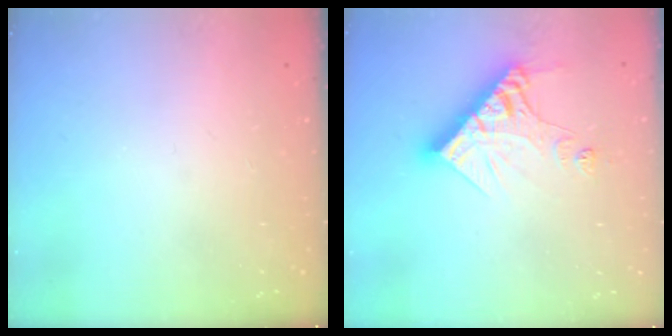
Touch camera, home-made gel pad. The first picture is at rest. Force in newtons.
{"total": 13.3, "press": 13.2, "slide": 1.7}